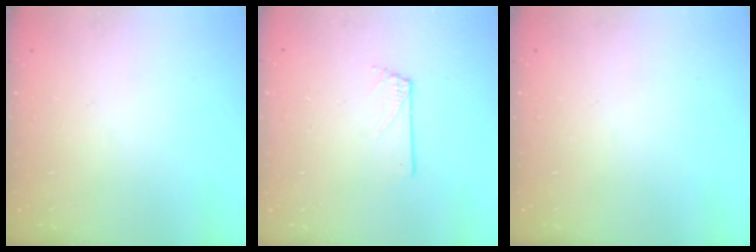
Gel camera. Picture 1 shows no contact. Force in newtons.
{"total": 0.6, "press": 0.6, "slide": 0.1}
{"total": 0.0}